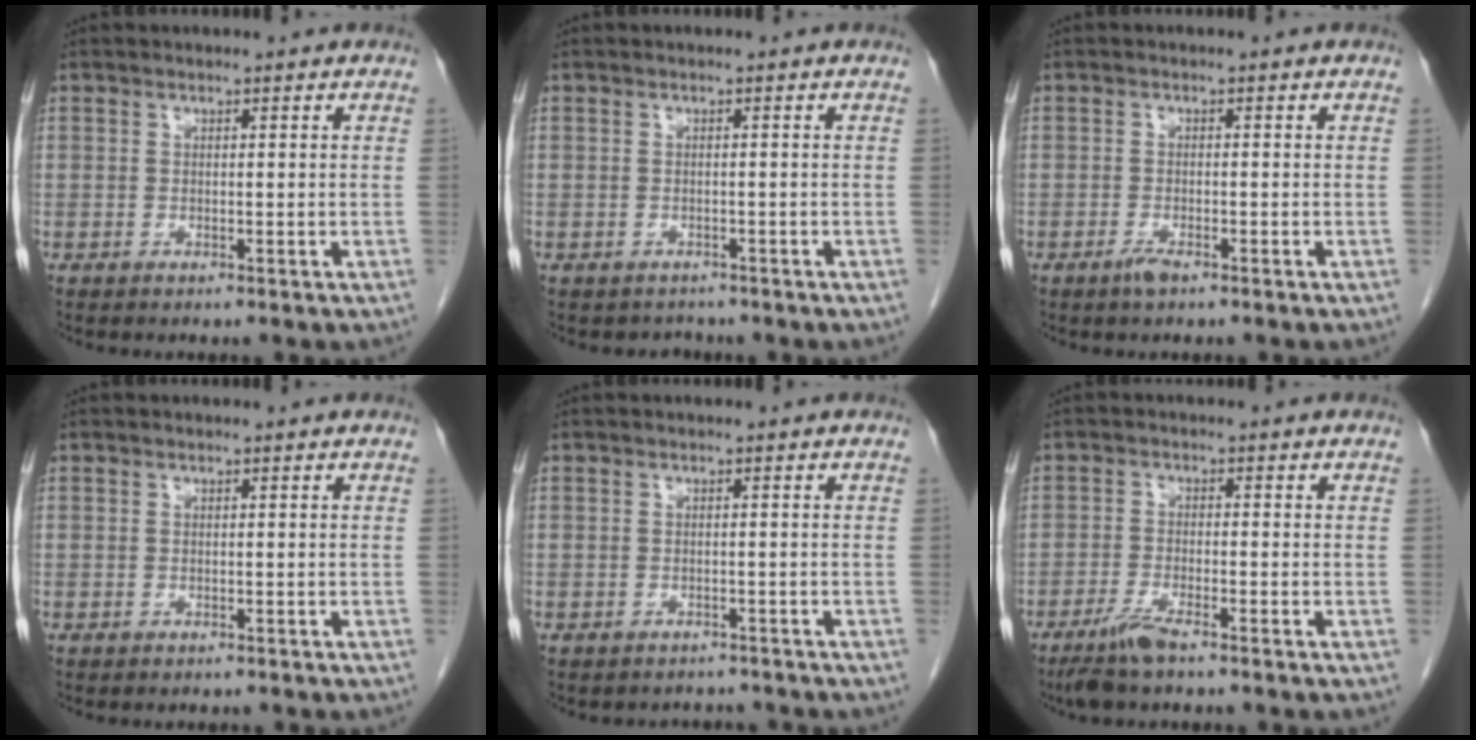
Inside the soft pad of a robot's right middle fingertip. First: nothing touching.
{"total": 1.8, "force": [-1.5, 0.9, -0.3], "torque": [-0.003, -0.001, -0.024]}
{"total": 1.8, "force": [-1.3, 0.3, 1.2], "torque": [-0.029, -0.002, -0.024]}
{"total": 0.7, "force": [-0.6, 0.3, 0.1], "torque": [-0.008, -0.001, -0.011]}
{"total": 2.9, "force": [-2.6, 1.2, -0.2], "torque": [0.002, 0.003, -0.036]}
{"total": 4.6, "force": [-3.5, 0.4, 3.0], "torque": [-0.071, -0.011, -0.067]}